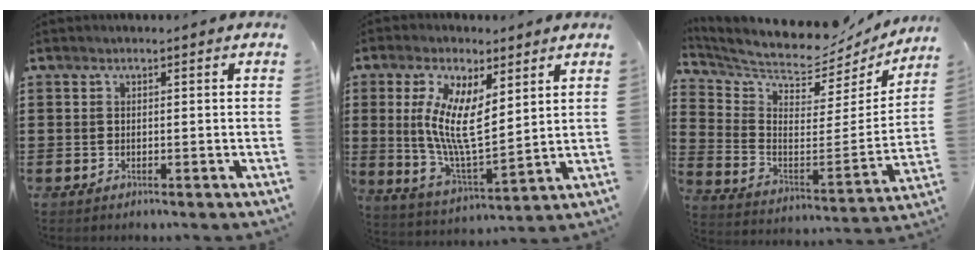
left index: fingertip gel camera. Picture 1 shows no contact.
{"total": 10.0, "force": [3.1, 3.8, 8.8], "torque": [-0.188, -0.006, 0.055]}
{"total": 6.0, "force": [5.8, 1.1, 0.9], "torque": [-0.056, -0.064, 0.097]}